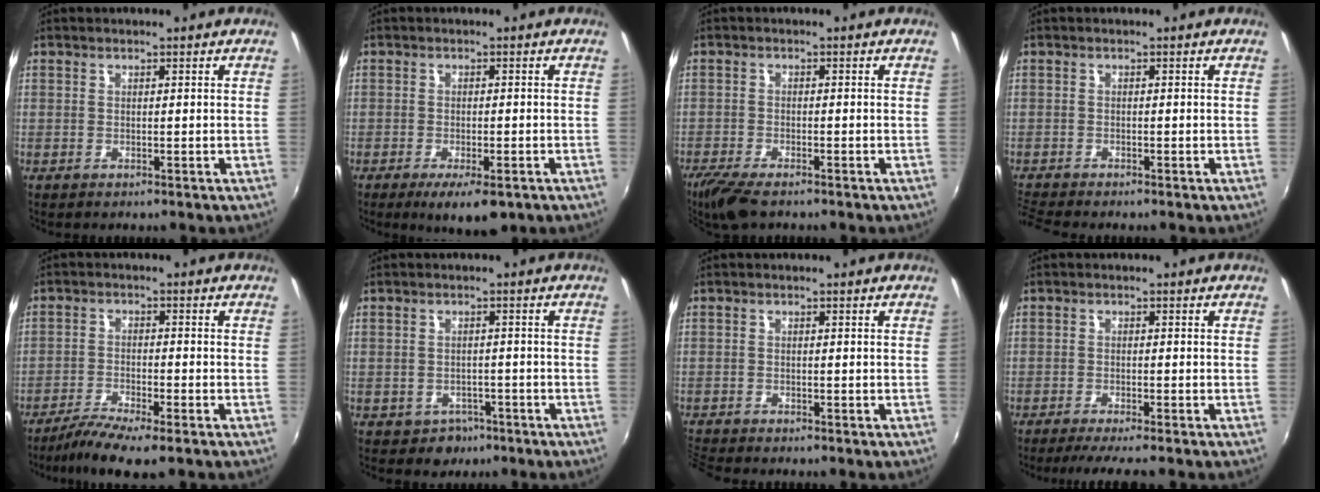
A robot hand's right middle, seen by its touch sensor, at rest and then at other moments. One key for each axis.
{"total": 6.3, "fx": -3.9, "fy": 2.0, "fz": 4.5, "tx": -0.086, "ty": -0.020, "tz": -0.059}
{"total": 6.8, "fx": -5.4, "fy": 1.6, "fz": 3.9, "tx": -0.099, "ty": -0.026, "tz": -0.102}
{"total": 3.6, "fx": -3.5, "fy": 0.0, "fz": 1.0, "tx": -0.034, "ty": -0.020, "tz": -0.070}
{"total": 6.8, "fx": -5.2, "fy": 0.7, "fz": 4.3, "tx": -0.106, "ty": -0.018, "tz": -0.097}
{"total": 4.0, "fx": -2.2, "fy": 3.2, "fz": 0.7, "tx": -0.025, "ty": 0.002, "tz": -0.025}
{"total": 3.3, "fx": -3.2, "fy": 0.2, "fz": 0.6, "tx": -0.027, "ty": -0.018, "tz": -0.067}
{"total": 5.0, "fx": -4.3, "fy": -0.5, "fz": 2.5, "tx": -0.055, "ty": -0.014, "tz": -0.069}